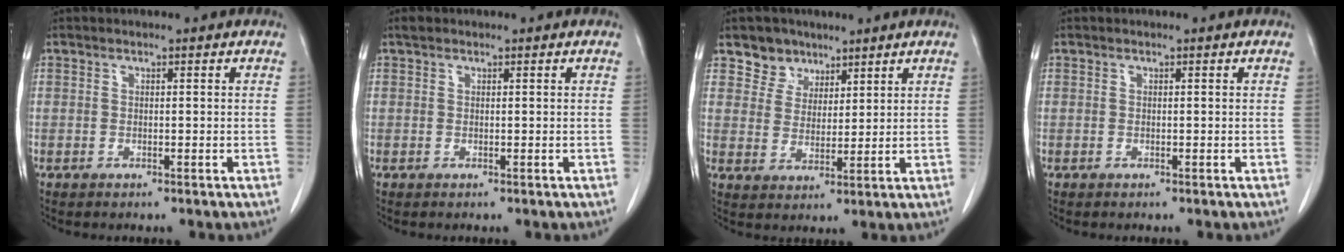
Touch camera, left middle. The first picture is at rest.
{"total": 0.7, "force": [0.5, 0.5, 0.2], "torque": [-0.003, 0.008, 0.006]}
{"total": 5.3, "force": [3.8, 3.7, 0.3], "torque": [-0.009, 0.007, 0.069]}
{"total": 0.0}